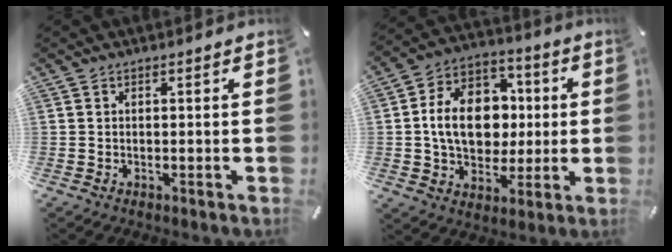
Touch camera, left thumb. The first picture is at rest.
{"total": 15.0, "force": [-0.6, 11.9, 9.1], "torque": [-0.170, 0.016, -0.006]}